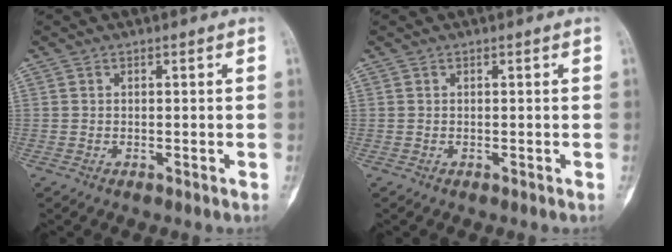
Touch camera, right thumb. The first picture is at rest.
{"total": 0.0}